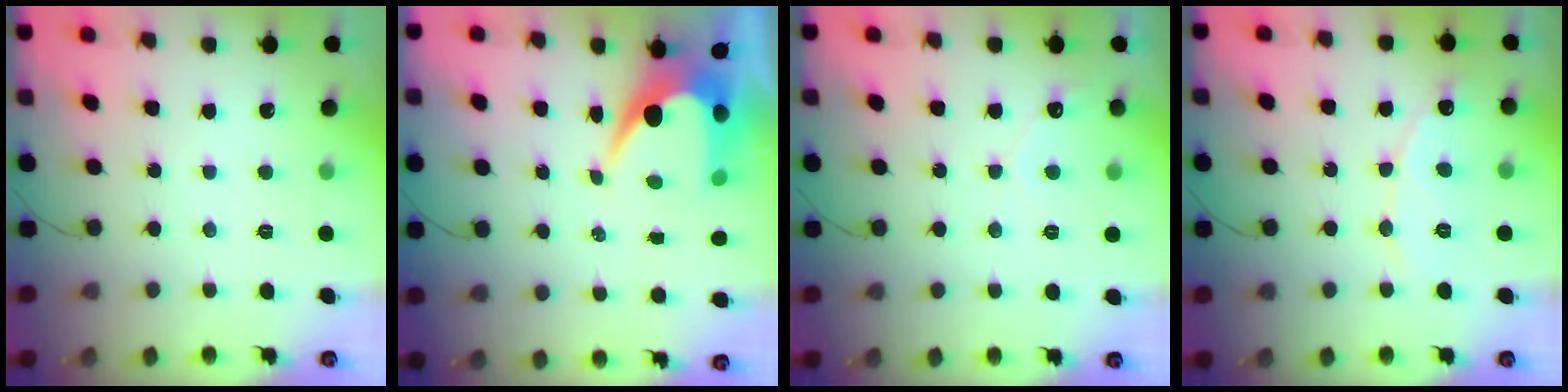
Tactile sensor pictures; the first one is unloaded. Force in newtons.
{"total": 7.2, "press": 7.1, "slide": 0.5}
{"total": 2.9, "press": 2.9, "slide": 0.1}
{"total": 7.1, "press": 7.1, "slide": 0.6}